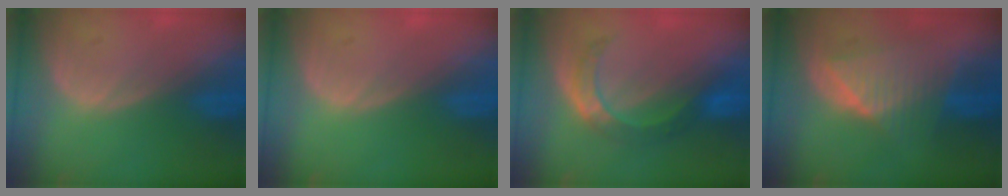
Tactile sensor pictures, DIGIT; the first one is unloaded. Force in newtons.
{"total": 0.0}
{"total": 5.7, "press": 5.7, "slide": 0.2}
{"total": 7.4, "press": 7.4, "slide": 0.3}